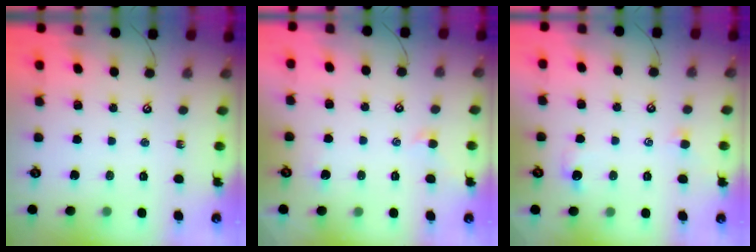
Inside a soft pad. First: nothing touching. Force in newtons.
{"total": 1.2, "press": 1.0, "slide": 0.6}
{"total": 1.4, "press": 1.3, "slide": 0.6}